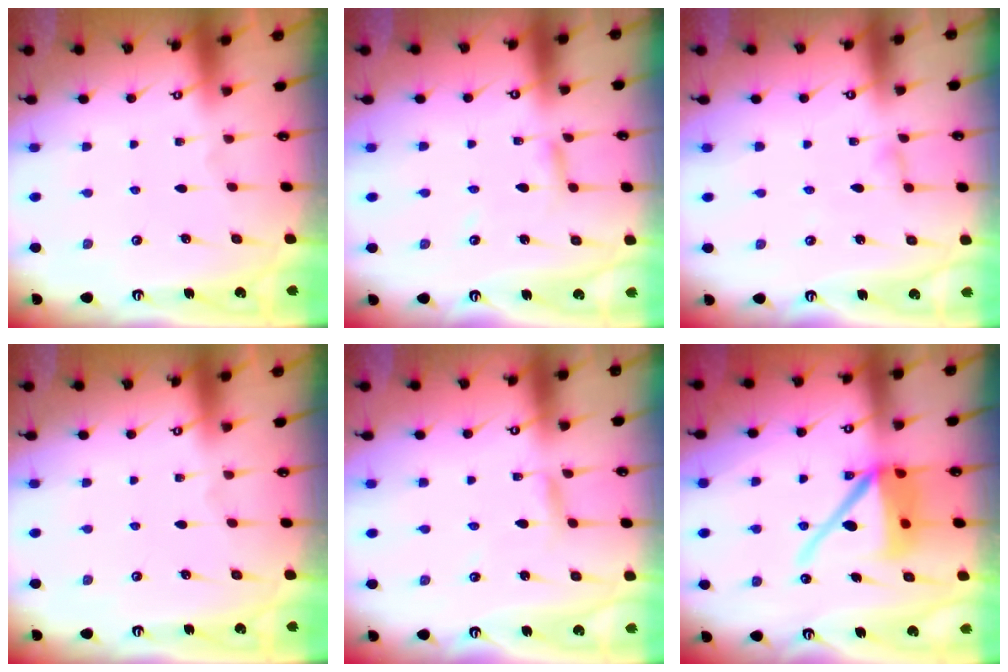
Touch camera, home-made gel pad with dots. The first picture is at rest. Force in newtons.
{"total": 4.1, "press": 4.1, "slide": 0.3}
{"total": 2.3, "press": 2.3, "slide": 0.2}
{"total": 0.0}
{"total": 2.7, "press": 2.7, "slide": 0.2}
{"total": 13.7, "press": 13.6, "slide": 1.7}